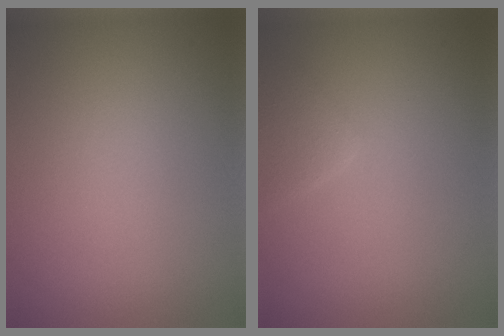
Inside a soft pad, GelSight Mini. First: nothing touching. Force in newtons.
{"total": 1.6, "press": 1.6, "slide": 0.1}